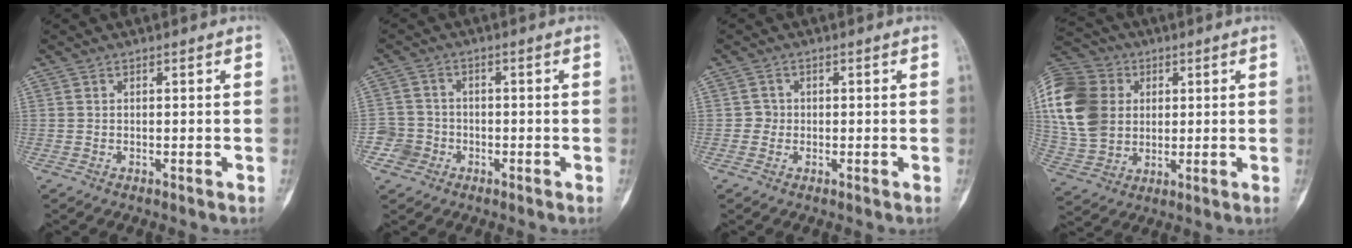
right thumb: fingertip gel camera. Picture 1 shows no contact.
{"total": 4.3, "force": [-1.9, 3.9, 0.0], "torque": [0.024, 0.019, -0.039]}
{"total": 1.5, "force": [-0.2, 1.5, 0.2], "torque": [0.009, 0.007, -0.008]}
{"total": 18.4, "force": [3.1, 14.7, 10.7], "torque": [-0.220, 0.008, 0.057]}